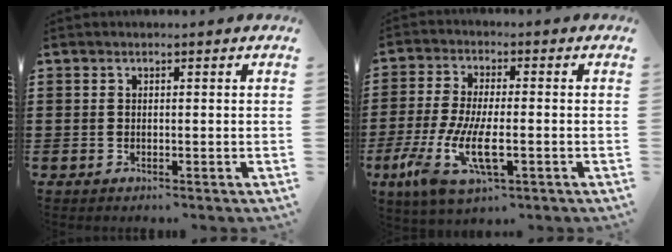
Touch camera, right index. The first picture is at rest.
{"total": 10.0, "force": [-3.4, 3.5, 8.7], "torque": [-0.196, -0.015, -0.062]}